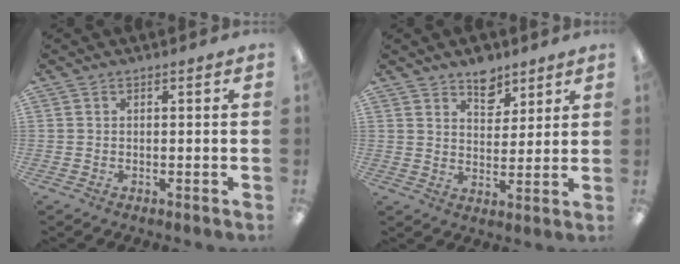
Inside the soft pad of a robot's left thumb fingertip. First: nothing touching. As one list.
[{"total": 7.0, "force": [5.5, 3.9, 2.0], "torque": [-0.010, -0.035, 0.095]}]